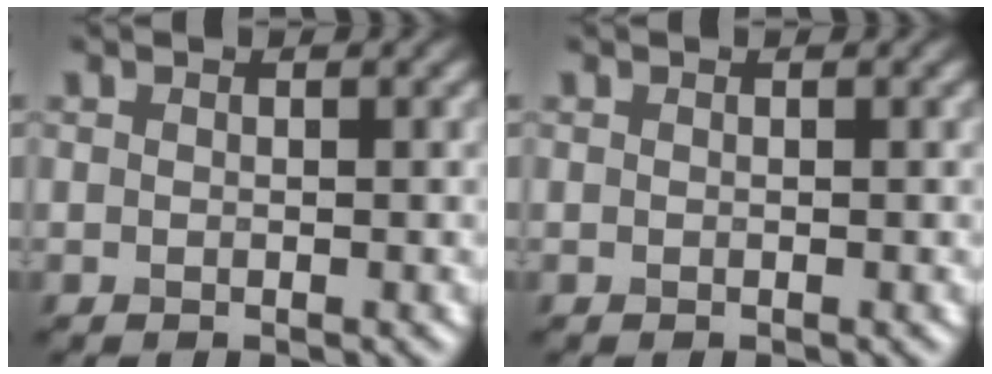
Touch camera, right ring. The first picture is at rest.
{"total": 0.0}